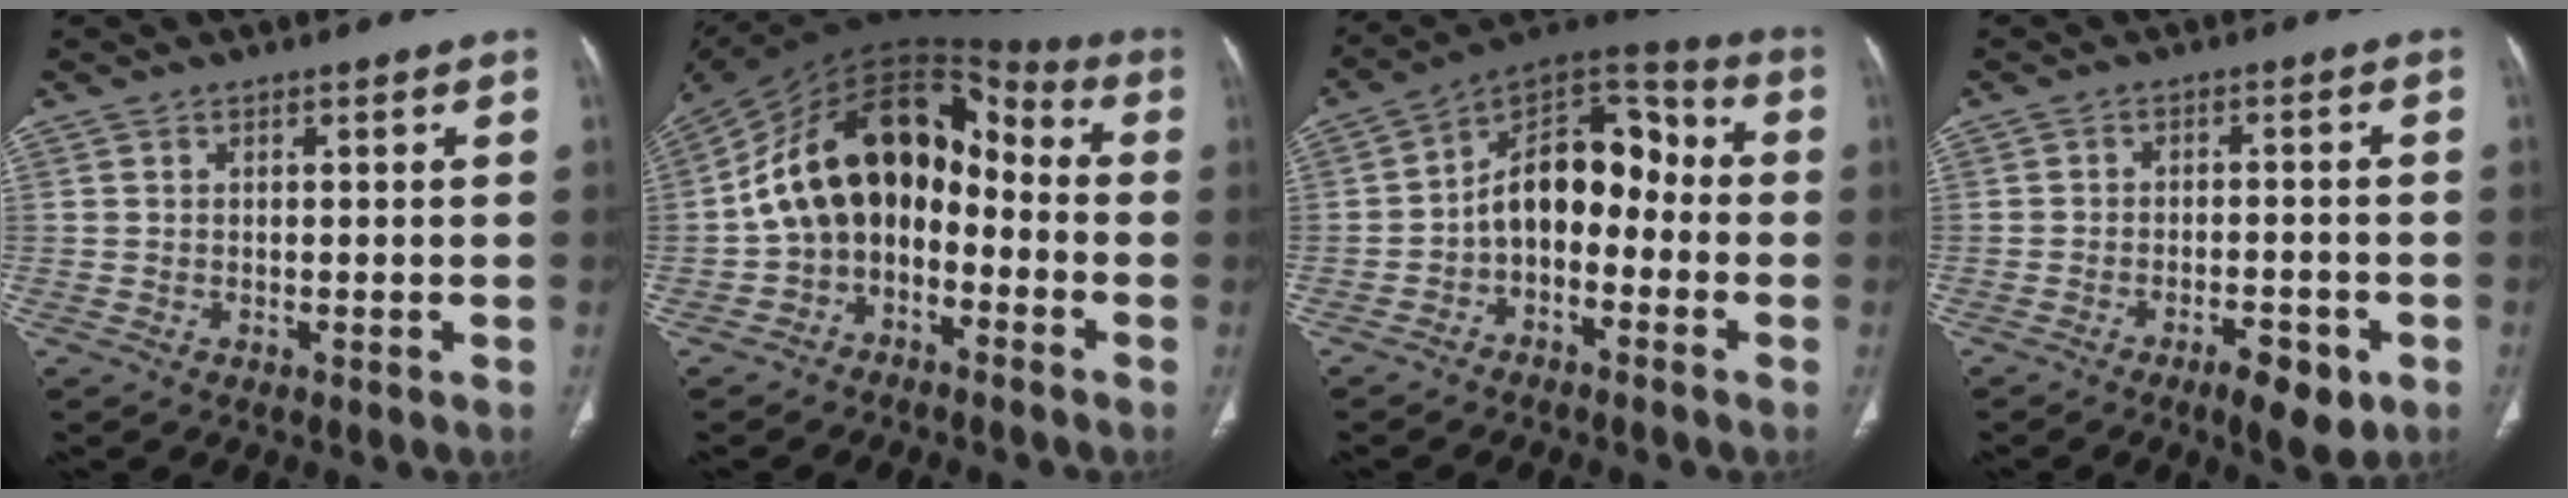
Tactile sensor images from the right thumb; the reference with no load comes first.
{"total": 16.7, "force": [-3.4, 11.4, 11.7], "torque": [-0.167, 0.090, -0.071]}
{"total": 13.1, "force": [-2.6, 8.6, 9.6], "torque": [-0.117, 0.071, -0.059]}
{"total": 6.8, "force": [-3.7, 2.4, 5.2], "torque": [-0.074, 0.012, -0.050]}